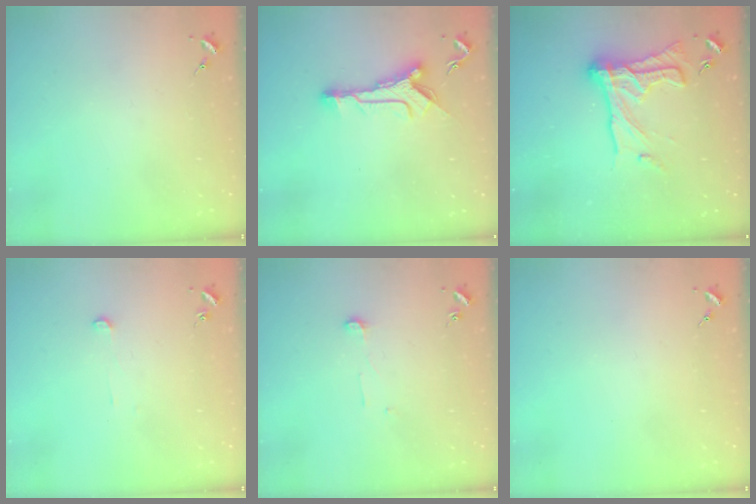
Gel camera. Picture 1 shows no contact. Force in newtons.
{"total": 10.9, "press": 10.9, "slide": 0.5}
{"total": 19.1, "press": 19.0, "slide": 1.7}
{"total": 2.9, "press": 2.9, "slide": 0.2}
{"total": 4.1, "press": 4.1, "slide": 0.3}
{"total": 0.0}